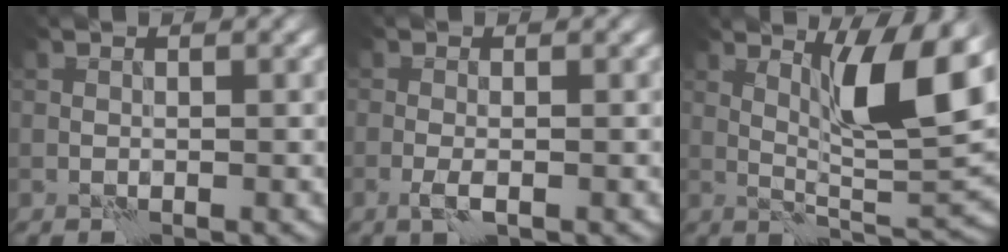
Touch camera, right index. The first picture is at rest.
{"total": 1.6, "force": [-0.7, 0.3, 1.4], "torque": [-0.034, -0.001, -0.017]}
{"total": 8.0, "force": [2.7, 1.4, 7.4], "torque": [-0.120, -0.007, 0.048]}